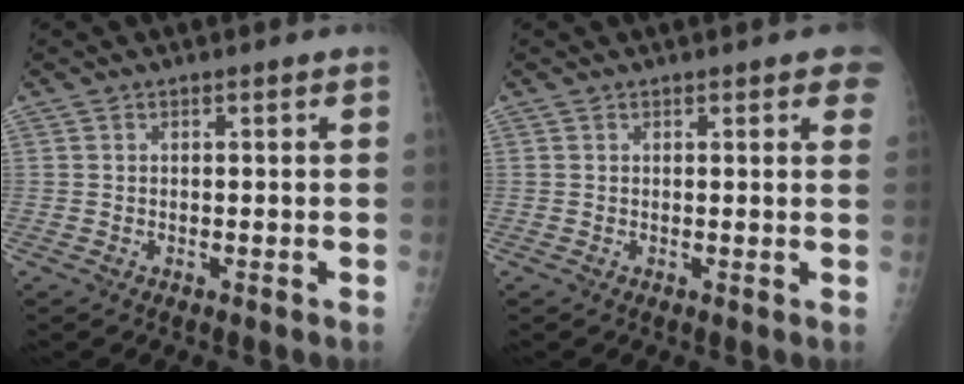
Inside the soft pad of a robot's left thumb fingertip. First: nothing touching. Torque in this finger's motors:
{"motor_torque": [0.67, 0.40, 0.19, -0.38, 0.00]}